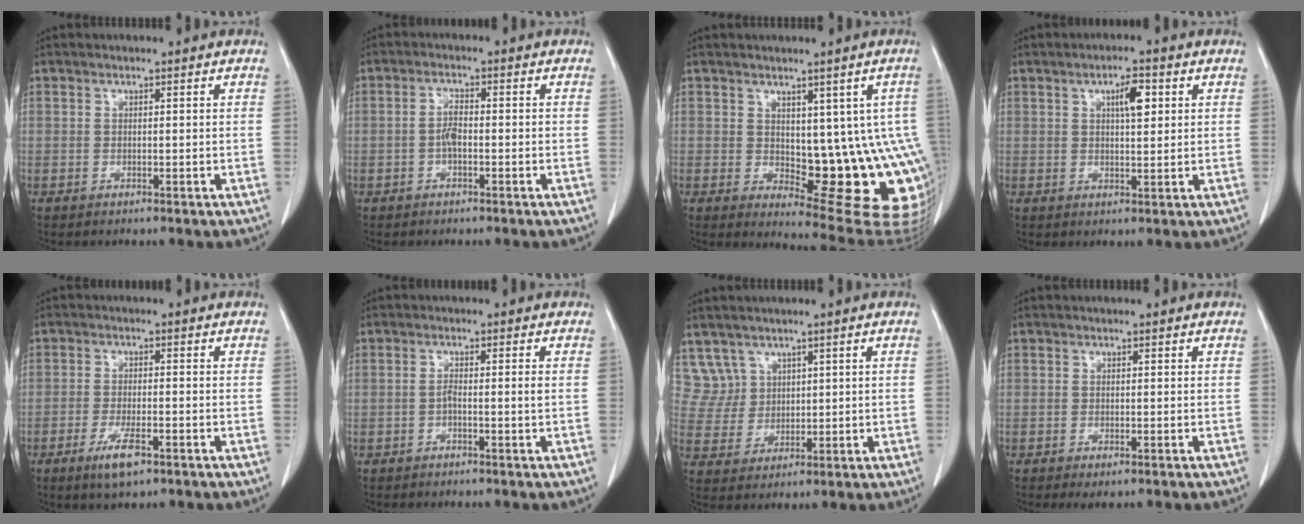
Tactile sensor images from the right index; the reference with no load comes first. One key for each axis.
{"total": 2.5, "fx": -0.7, "fy": 0.8, "fz": 2.3, "tx": -0.046, "ty": 0.004, "tz": -0.013}
{"total": 13.7, "fx": -0.3, "fy": 5.9, "fz": 12.3, "tx": -0.116, "ty": 0.003, "tz": 0.014}
{"total": 4.3, "fx": 1.6, "fy": 1.2, "fz": 3.9, "tx": -0.066, "ty": 0.004, "tz": 0.027}
{"total": 5.1, "fx": -2.9, "fy": 1.1, "fz": 4.0, "tx": -0.079, "ty": -0.006, "tz": -0.047}
{"total": 1.8, "fx": -0.6, "fy": -0.1, "fz": 1.8, "tx": -0.030, "ty": 0.001, "tz": -0.011}
{"total": 5.4, "fx": 3.4, "fy": 4.1, "fz": -0.4, "tx": 0.015, "ty": 0.006, "tz": 0.076}
{"total": 1.5, "fx": -0.9, "fy": 0.4, "fz": 1.2, "tx": -0.017, "ty": -0.003, "tz": -0.011}